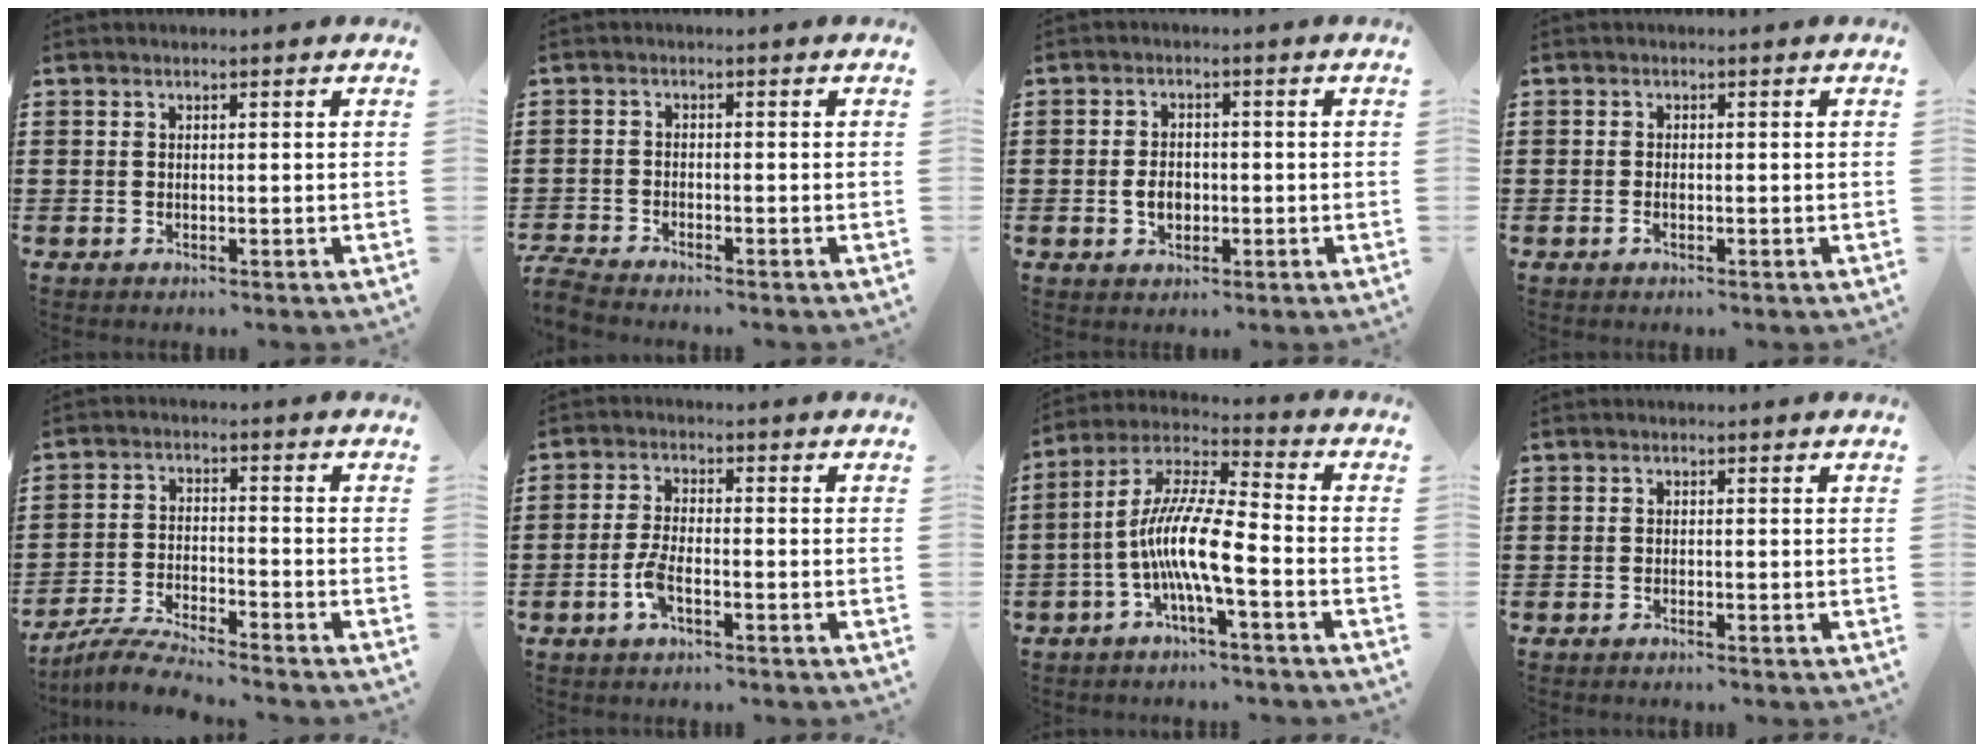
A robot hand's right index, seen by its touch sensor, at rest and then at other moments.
{"total": 2.7, "force": [-2.7, 0.1, 0.1], "torque": [-0.013, -0.001, -0.059]}
{"total": 3.2, "force": [-0.6, 2.2, 2.3], "torque": [-0.047, 0.001, -0.011]}
{"total": 0.8, "force": [-0.5, 0.1, 0.7], "torque": [-0.015, -0.009, -0.006]}
{"total": 5.5, "force": [-5.3, 0.1, 1.6], "torque": [-0.039, -0.006, -0.105]}
{"total": 4.0, "force": [-1.9, 1.2, 3.3], "torque": [-0.085, -0.006, -0.042]}
{"total": 10.4, "force": [-3.7, 1.4, 9.6], "torque": [-0.206, -0.020, -0.075]}
{"total": 0.5, "force": [-0.5, 0.0, 0.2], "torque": [-0.005, -0.001, -0.010]}